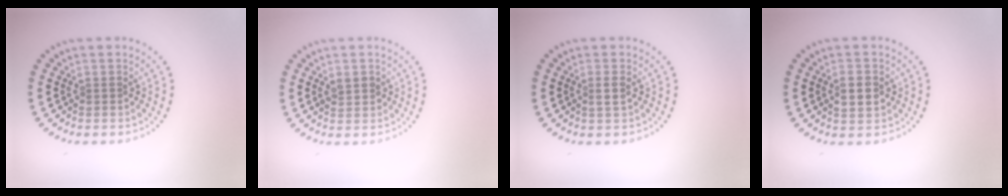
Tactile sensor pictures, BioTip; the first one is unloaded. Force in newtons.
{"total": 1.5, "press": 1.5, "slide": 0.1}
{"total": 1.2, "press": 1.1, "slide": 0.5}
{"total": 2.2, "press": 2.2, "slide": 0.2}